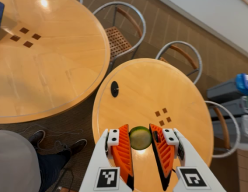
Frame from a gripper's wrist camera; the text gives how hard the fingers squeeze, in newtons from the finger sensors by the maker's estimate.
{"total": 9.9, "left": 10.2, "right": 9.6}